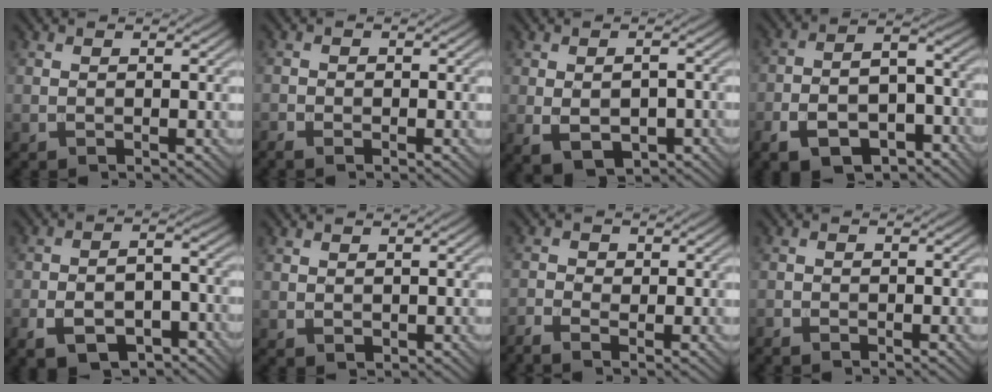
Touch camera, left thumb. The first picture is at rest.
{"total": 1.5, "force": [-1.2, 0.6, 0.8], "torque": [-0.017, -0.004, -0.026]}
{"total": 5.3, "force": [-1.5, 3.1, 3.9], "torque": [-0.072, -0.018, -0.016]}
{"total": 11.2, "force": [-6.5, 5.5, 7.3], "torque": [-0.132, -0.019, -0.111]}
{"total": 8.9, "force": [-5.0, 4.6, 5.7], "torque": [-0.097, -0.009, -0.079]}
{"total": 0.7, "force": [0.4, 0.4, 0.3], "torque": [-0.007, -0.004, 0.012]}
{"total": 2.5, "force": [-1.5, 1.2, 1.6], "torque": [-0.035, -0.002, -0.035]}
{"total": 1.2, "force": [-1.0, 0.4, 0.4], "torque": [-0.010, -0.004, -0.023]}